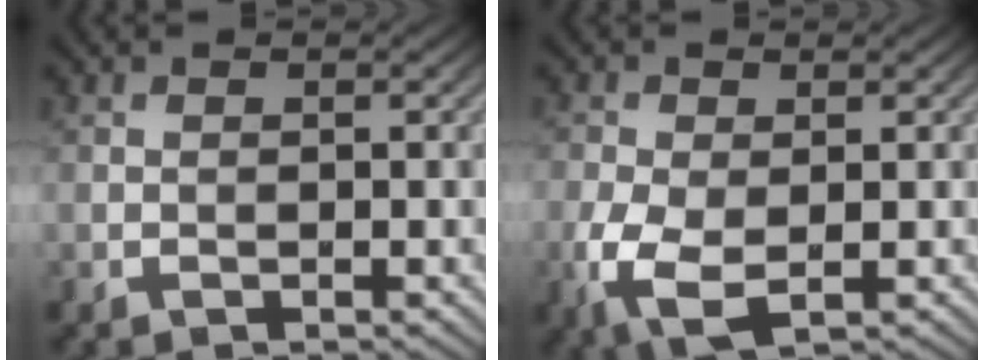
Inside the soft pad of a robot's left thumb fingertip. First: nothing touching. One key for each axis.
{"total": 5.2, "fx": -1.6, "fy": 2.9, "fz": 4.1, "tx": -0.112, "ty": -0.011, "tz": -0.031}